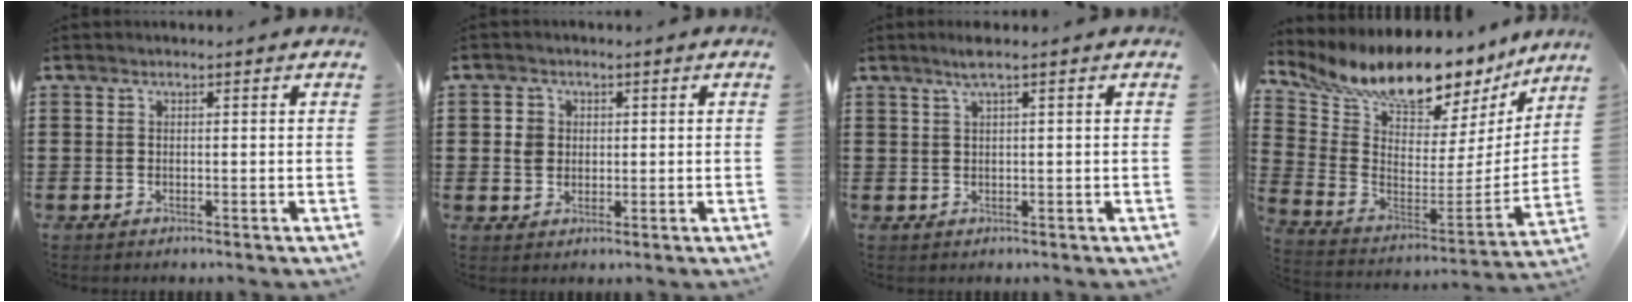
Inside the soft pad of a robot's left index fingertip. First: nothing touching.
{"total": 2.5, "force": [0.5, 2.4, 0.5], "torque": [-0.019, 0.011, 0.007]}
{"total": 2.3, "force": [1.2, -0.1, 1.9], "torque": [-0.040, 0.002, 0.022]}
{"total": 9.4, "force": [8.5, 2.5, 3.1], "torque": [-0.085, -0.076, 0.140]}